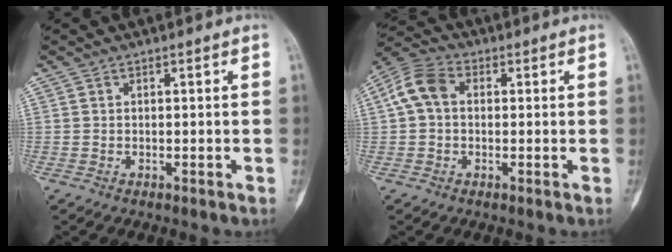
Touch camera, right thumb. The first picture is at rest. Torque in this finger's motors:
{"motor_torque": [0.34, 0.35, 0.06, -0.05, 0.06]}